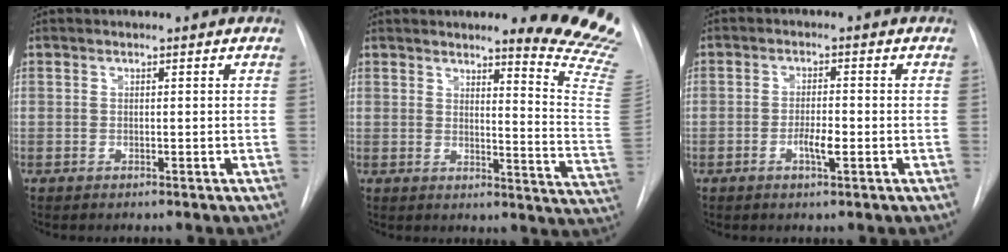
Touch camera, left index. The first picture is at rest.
{"total": 13.7, "force": [12.8, -1.2, 4.8], "torque": [-0.054, -0.158, 0.121]}
{"total": 3.3, "force": [-1.8, 0.5, 2.6], "torque": [-0.047, -0.005, -0.028]}